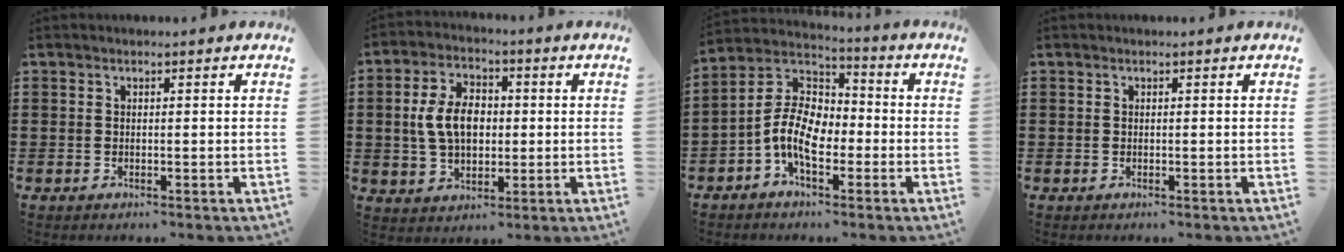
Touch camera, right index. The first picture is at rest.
{"total": 8.2, "force": [0.4, 5.4, 6.1], "torque": [-0.138, 0.011, -0.002]}
{"total": 9.8, "force": [-3.0, 5.5, 7.6], "torque": [-0.191, -0.008, -0.066]}
{"total": 0.0}